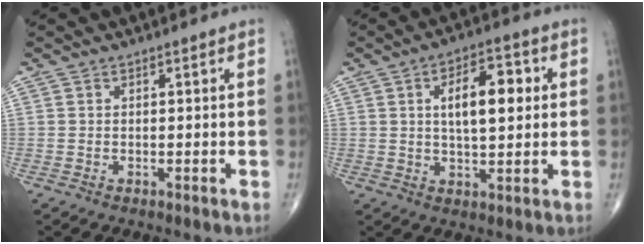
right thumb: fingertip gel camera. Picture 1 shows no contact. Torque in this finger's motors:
{"motor_torque": [-0.32, 0.24, 0.68, 0.09, 0.08]}